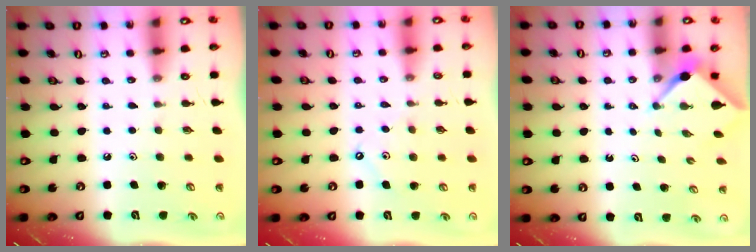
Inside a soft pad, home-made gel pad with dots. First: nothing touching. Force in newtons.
{"total": 5.6, "press": 5.6, "slide": 0.4}
{"total": 2.4, "press": 2.4, "slide": 0.3}